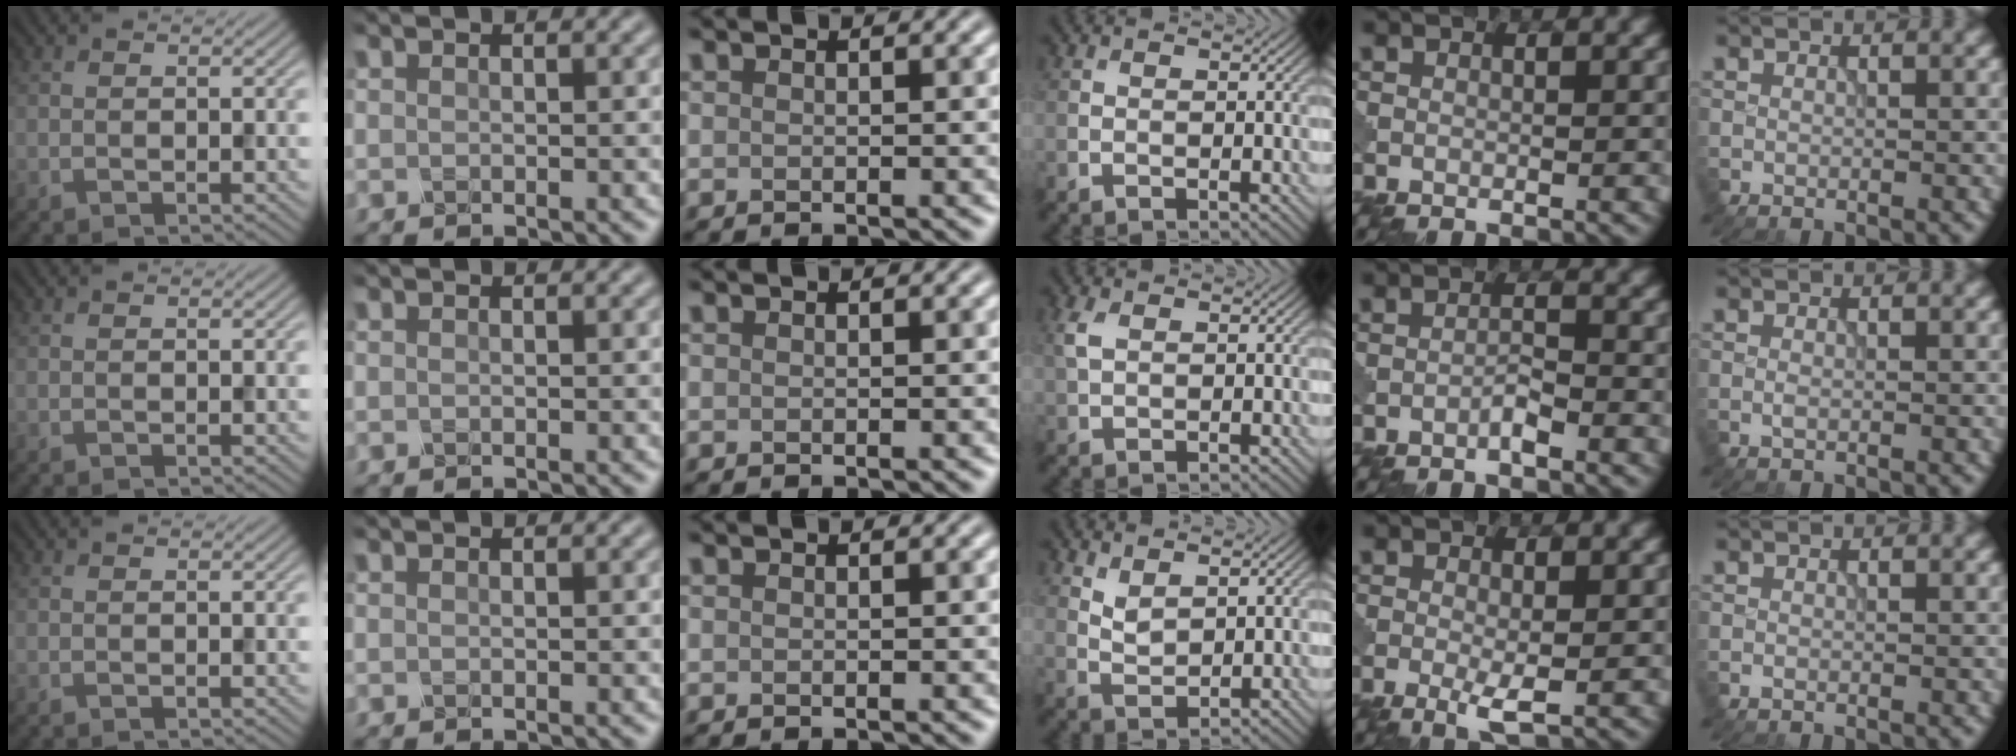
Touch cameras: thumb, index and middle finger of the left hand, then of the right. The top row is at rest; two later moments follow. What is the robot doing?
{"motion": "squeeze", "object": "clothespin"}